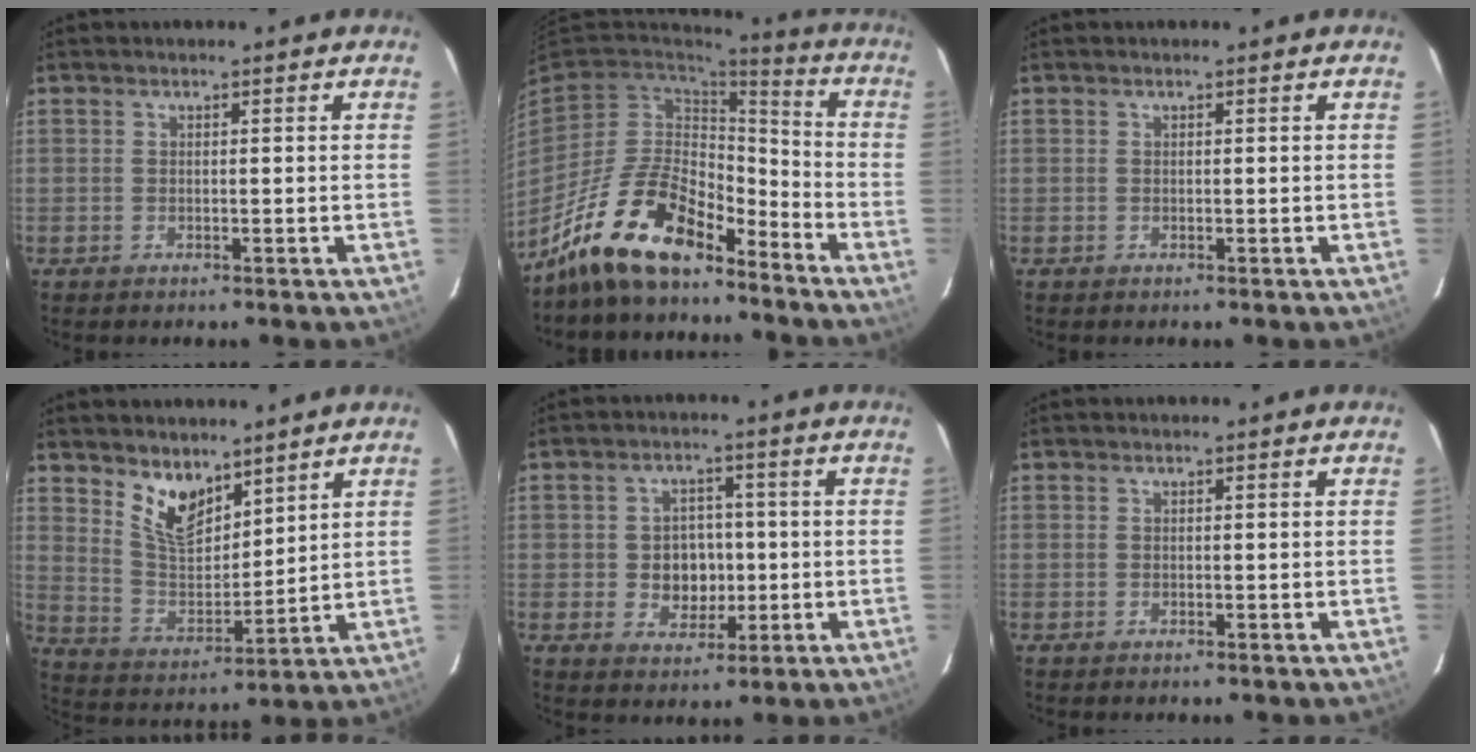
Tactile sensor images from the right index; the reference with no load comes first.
{"total": 16.9, "force": [-12.8, 6.3, 9.1], "torque": [-0.196, 0.005, -0.235]}
{"total": 0.0}
{"total": 9.6, "force": [6.8, 4.7, 4.9], "torque": [-0.088, -0.002, 0.138]}
{"total": 6.4, "force": [-0.6, 5.5, 3.2], "torque": [-0.066, 0.011, 0.001]}
{"total": 0.0}